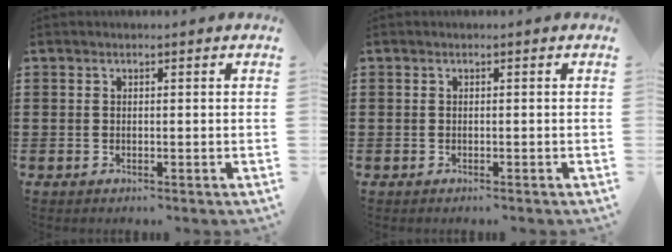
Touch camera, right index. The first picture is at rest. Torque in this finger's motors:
{"motor_torque": [0.06, 0.07, 0.00, 0.00]}